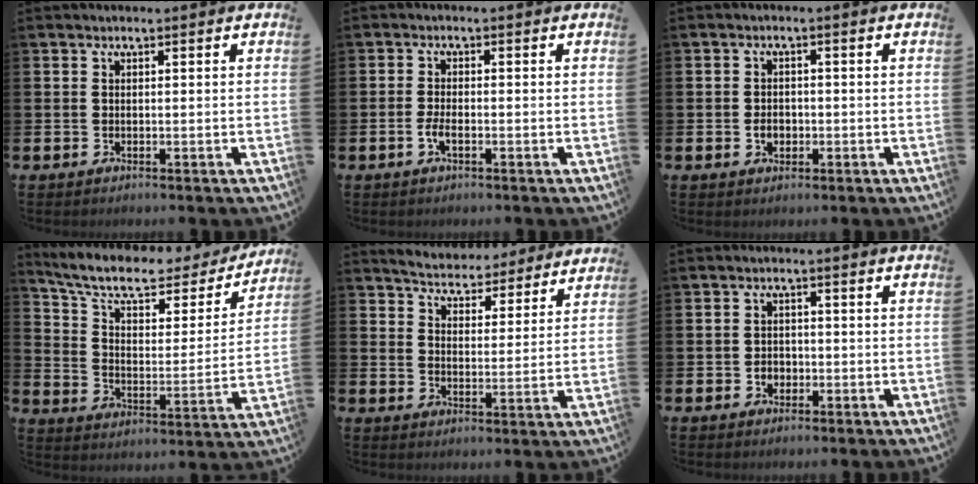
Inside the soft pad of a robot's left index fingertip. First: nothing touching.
{"total": 2.0, "force": [-0.8, 0.7, 1.7], "torque": [-0.034, 0.002, -0.015]}
{"total": 2.1, "force": [-0.4, 1.6, 1.3], "torque": [-0.013, 0.001, -0.013]}
{"total": 9.9, "force": [8.2, 3.1, 4.5], "torque": [-0.108, -0.052, 0.135]}
{"total": 5.2, "force": [5.1, 0.8, 0.0], "torque": [-0.019, -0.043, 0.086]}
{"total": 1.9, "force": [-0.5, 1.7, 0.7], "torque": [-0.003, 0.001, -0.017]}